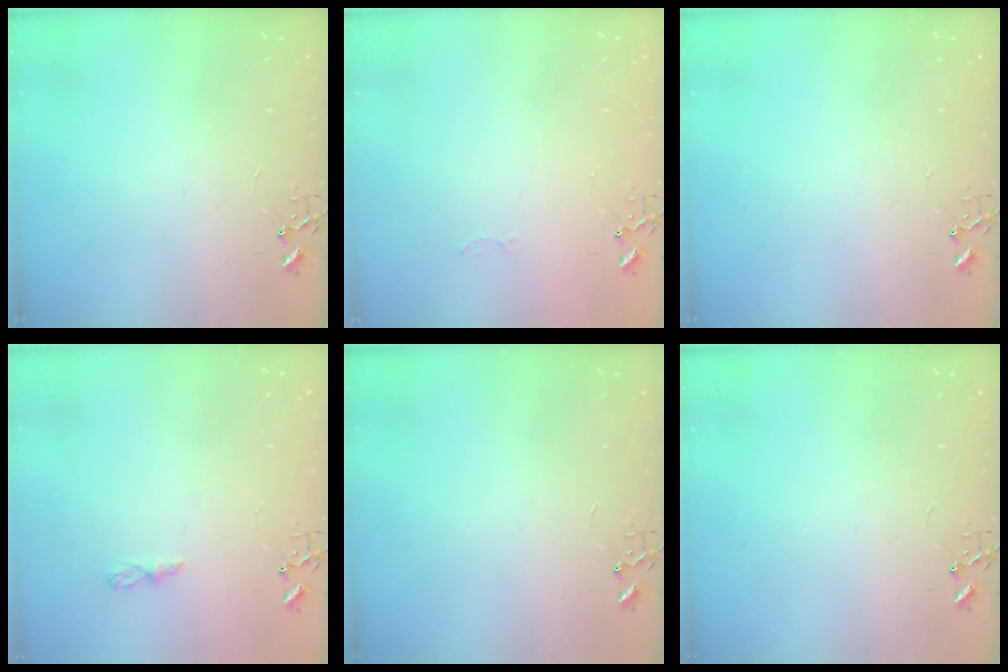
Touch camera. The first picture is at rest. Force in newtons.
{"total": 2.5, "press": 2.5, "slide": 0.4}
{"total": 0.0}
{"total": 4.4, "press": 4.4, "slide": 0.6}
{"total": 0.0}
{"total": 0.0}